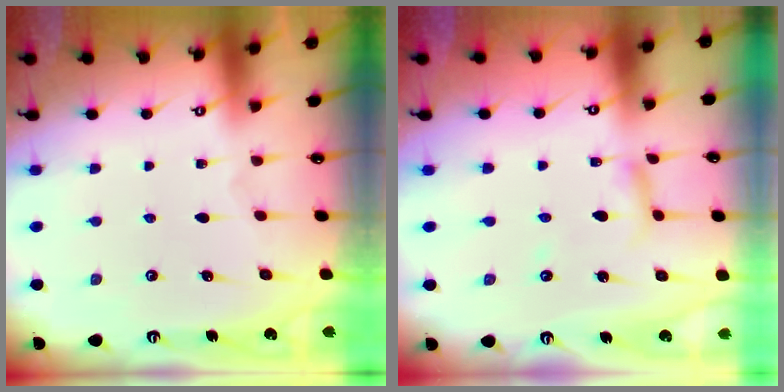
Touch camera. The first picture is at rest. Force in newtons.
{"total": 5.2, "press": 5.2, "slide": 0.3}